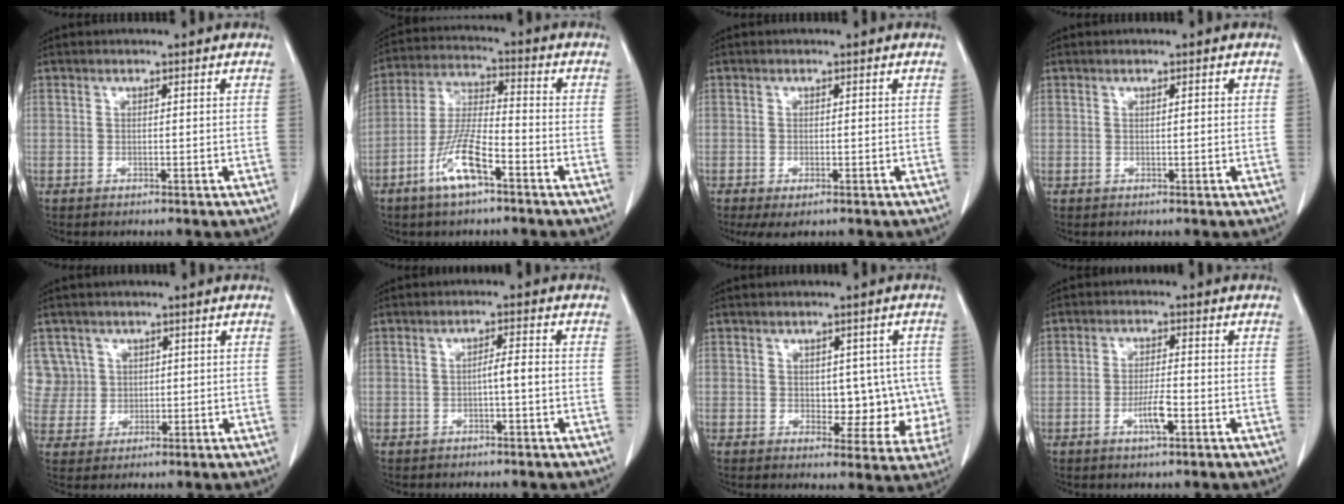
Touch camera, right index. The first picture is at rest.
{"total": 9.6, "force": [-5.2, 1.9, 7.9], "torque": [-0.167, -0.004, -0.100]}
{"total": 3.1, "force": [-1.9, 1.0, 2.2], "torque": [-0.037, -0.008, -0.026]}
{"total": 0.7, "force": [0.2, 0.1, 0.7], "torque": [-0.013, 0.002, 0.003]}
{"total": 6.0, "force": [2.4, 5.5, -0.4], "torque": [0.015, 0.014, 0.055]}
{"total": 2.5, "force": [-0.6, 0.1, 2.4], "torque": [-0.036, 0.004, -0.012]}
{"total": 7.6, "force": [0.0, 4.8, 5.9], "torque": [-0.045, 0.013, 0.010]}
{"total": 4.0, "force": [-1.6, 0.7, 3.6], "torque": [-0.069, -0.001, -0.028]}